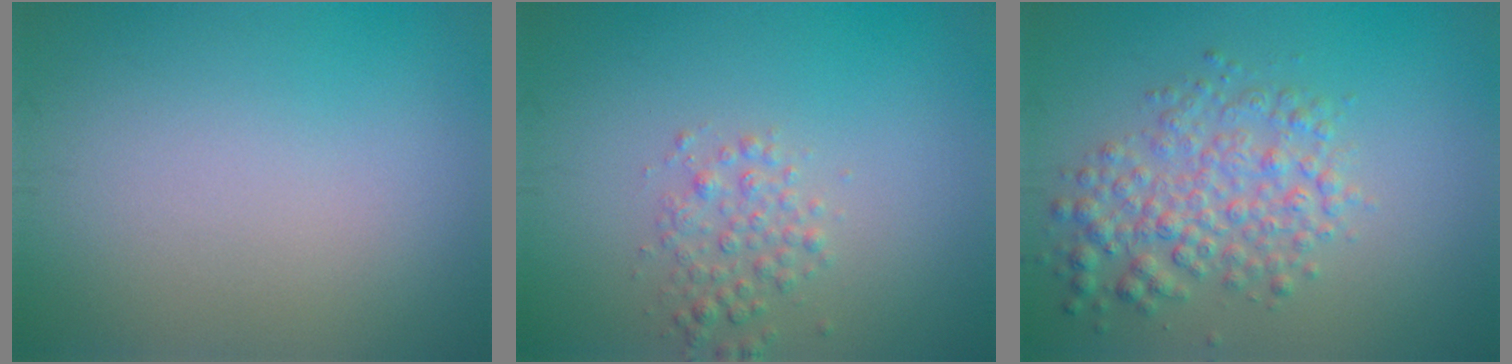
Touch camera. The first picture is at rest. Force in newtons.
{"total": 2.1, "press": 2.1, "slide": 0.0}
{"total": 4.3, "press": 4.3, "slide": 0.1}